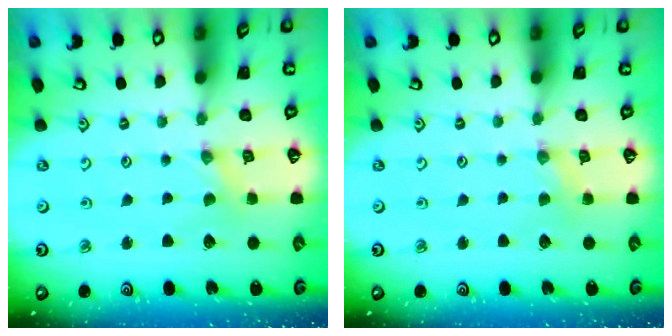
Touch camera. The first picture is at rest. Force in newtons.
{"total": 1.4, "press": 1.4, "slide": 0.3}